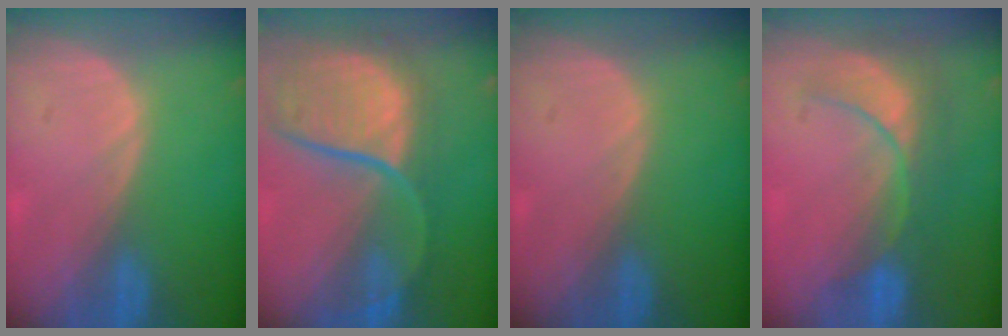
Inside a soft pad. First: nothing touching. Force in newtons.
{"total": 12.0, "press": 9.9, "slide": 6.8}
{"total": 0.0}
{"total": 7.9, "press": 7.4, "slide": 2.6}